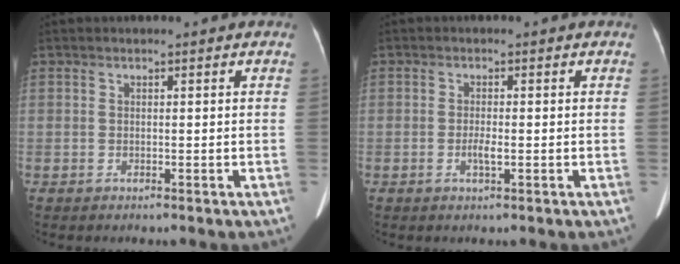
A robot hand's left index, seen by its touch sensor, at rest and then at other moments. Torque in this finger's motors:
{"motor_torque": [0.07, 0.09, 0.03, 0.00]}